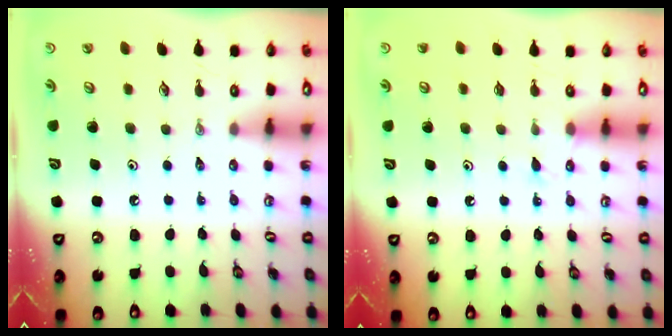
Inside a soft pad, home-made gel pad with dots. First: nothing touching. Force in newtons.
{"total": 5.5, "press": 5.5, "slide": 0.5}